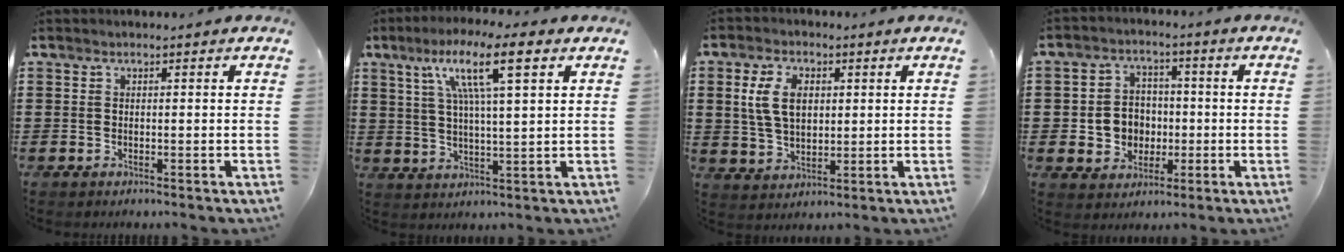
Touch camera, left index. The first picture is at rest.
{"total": 11.2, "force": [5.6, 1.5, 9.5], "torque": [-0.189, 0.003, 0.092]}
{"total": 6.8, "force": [1.7, 4.1, 5.1], "torque": [-0.118, 0.006, 0.023]}
{"total": 5.7, "force": [-0.7, 5.4, 1.9], "torque": [-0.046, 0.013, -0.012]}